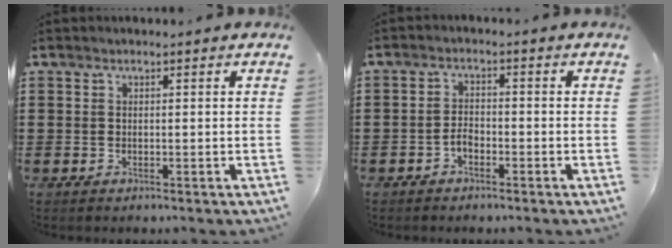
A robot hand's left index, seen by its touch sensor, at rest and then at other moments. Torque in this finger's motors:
{"motor_torque": [0.45, 0.50, 0.22, 0.06]}